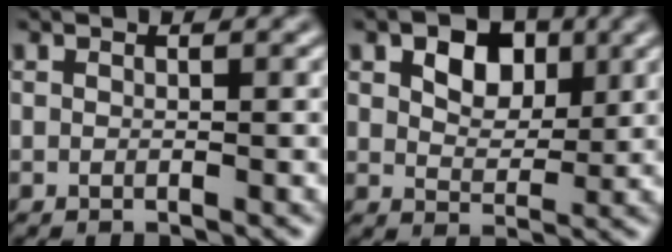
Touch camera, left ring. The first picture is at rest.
{"total": 5.0, "force": [2.1, 3.2, 3.2], "torque": [-0.049, 0.001, 0.022]}